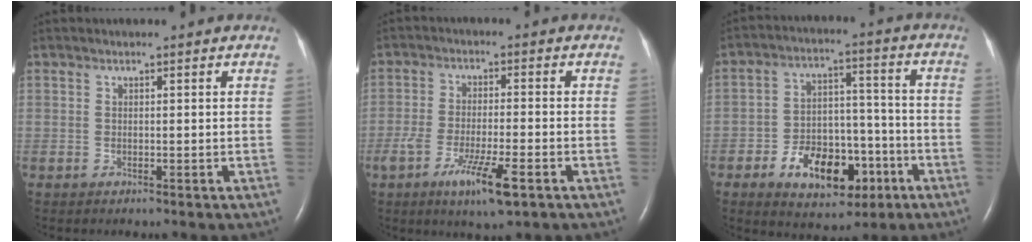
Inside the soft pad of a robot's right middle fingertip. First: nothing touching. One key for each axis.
{"total": 8.3, "fx": -4.3, "fy": 1.1, "fz": 7.0, "tx": -0.130, "ty": -0.018, "tz": -0.070}
{"total": 12.5, "fx": -5.9, "fy": 7.1, "fz": 8.5, "tx": -0.137, "ty": 0.022, "tz": -0.083}